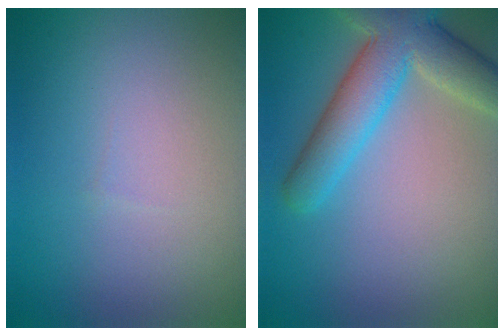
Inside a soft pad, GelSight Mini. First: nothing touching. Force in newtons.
{"total": 7.2, "press": 7.2, "slide": 0.5}